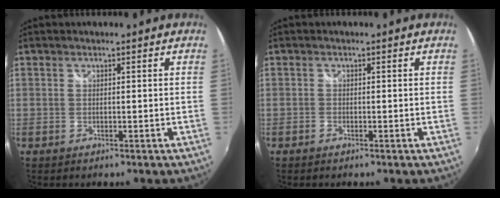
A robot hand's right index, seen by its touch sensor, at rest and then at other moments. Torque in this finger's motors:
{"motor_torque": [0.18, -0.06, 0.09, -0.01]}